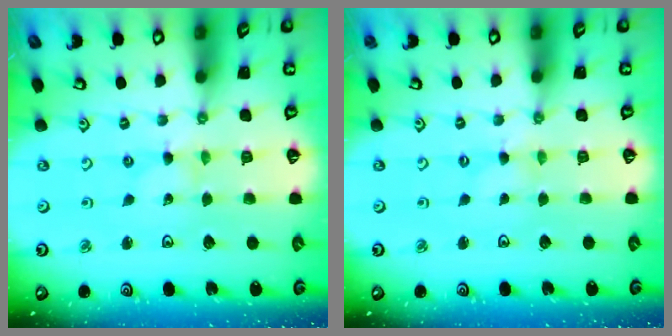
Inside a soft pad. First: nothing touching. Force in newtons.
{"total": 0.0}